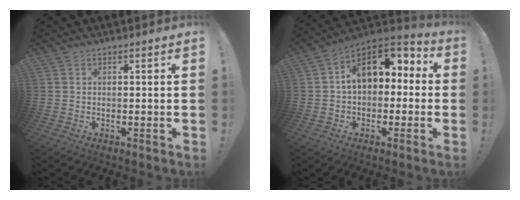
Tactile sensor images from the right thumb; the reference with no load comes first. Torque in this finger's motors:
{"motor_torque": [2.21, 2.19, 1.36, -0.22, 0.07]}